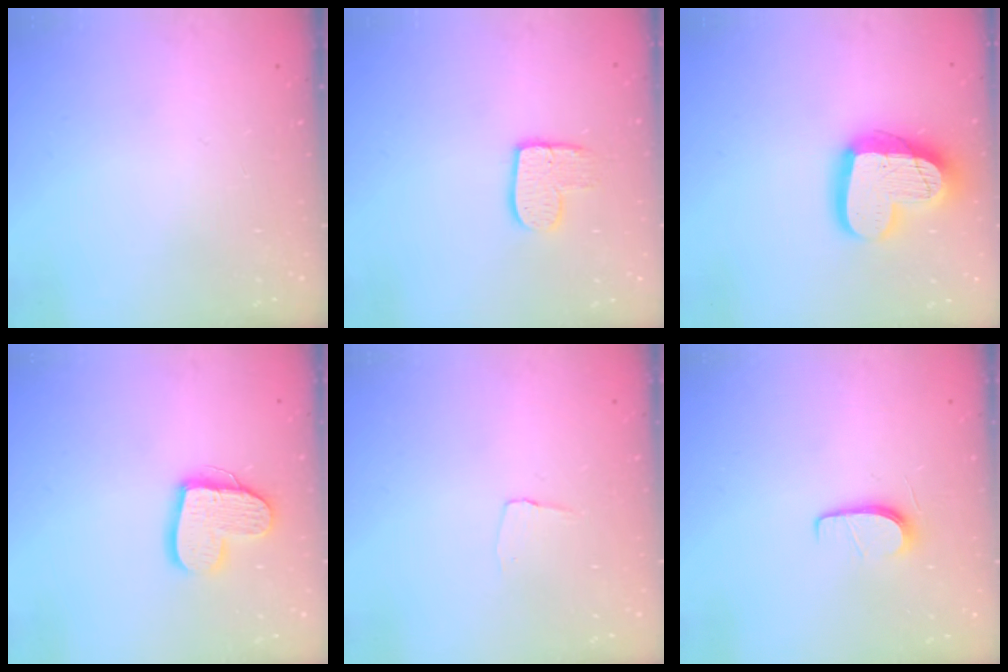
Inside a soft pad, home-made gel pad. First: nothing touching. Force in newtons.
{"total": 9.1, "press": 9.0, "slide": 0.7}
{"total": 19.1, "press": 19.0, "slide": 2.0}
{"total": 14.0, "press": 13.9, "slide": 1.2}
{"total": 3.5, "press": 3.4, "slide": 0.2}
{"total": 5.6, "press": 5.6, "slide": 0.7}